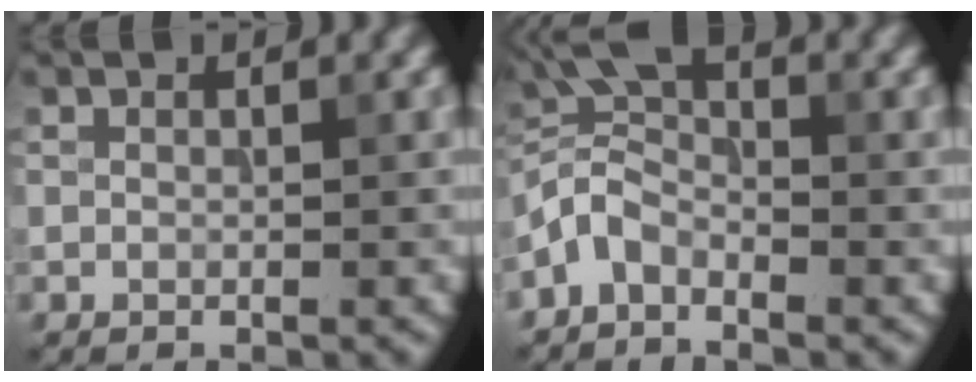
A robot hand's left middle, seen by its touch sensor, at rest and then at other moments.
{"total": 3.7, "force": [-2.3, 1.8, 2.3], "torque": [-0.051, 0.009, -0.061]}